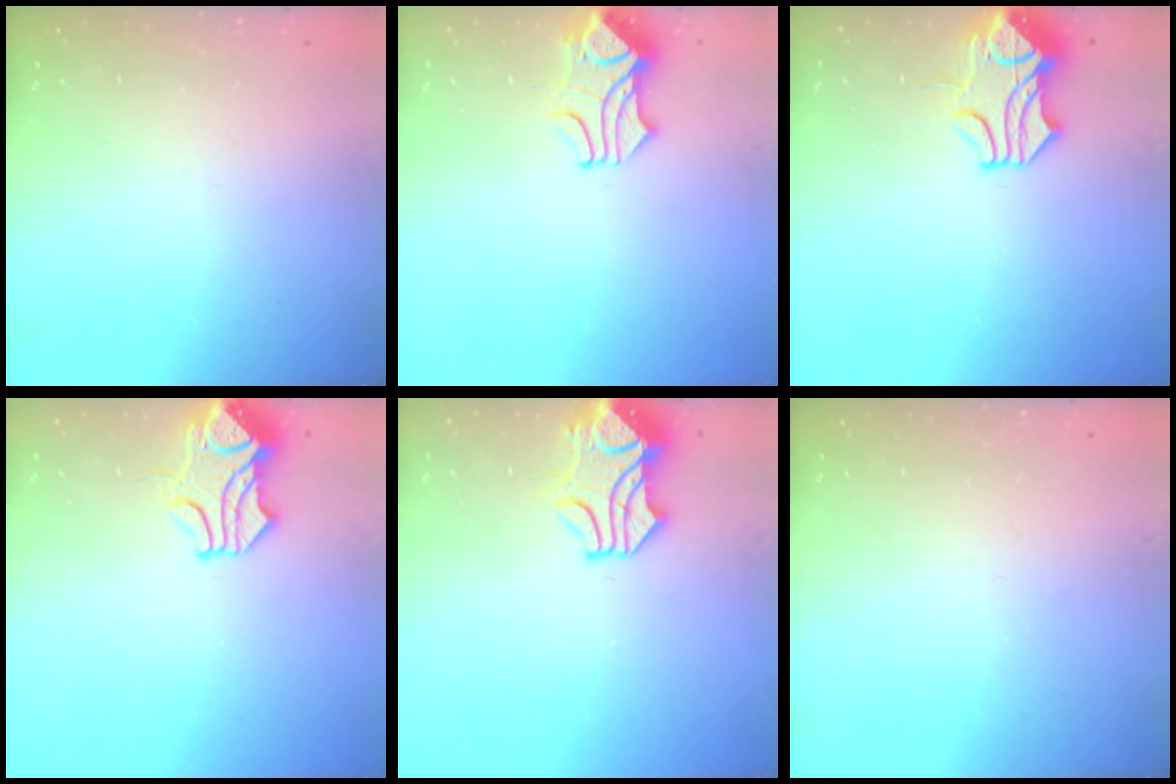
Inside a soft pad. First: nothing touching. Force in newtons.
{"total": 1.8, "press": 1.4, "slide": 1.0}
{"total": 1.8, "press": 1.1, "slide": 1.4}
{"total": 1.6, "press": 0.9, "slide": 1.3}
{"total": 2.0, "press": 1.8, "slide": 1.0}
{"total": 0.0}